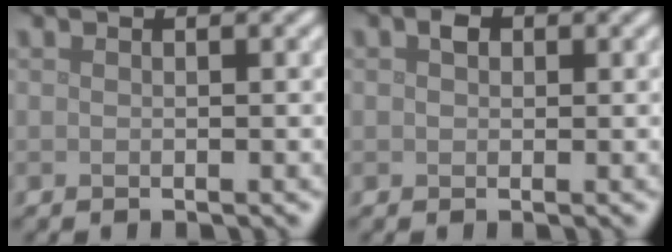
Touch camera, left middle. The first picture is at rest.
{"total": 1.1, "force": [0.3, 0.9, 0.6], "torque": [-0.010, 0.002, 0.001]}